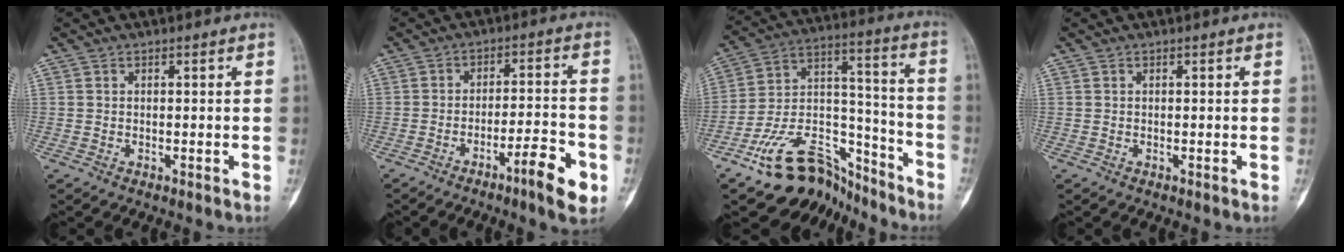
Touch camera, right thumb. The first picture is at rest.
{"total": 8.8, "force": [-4.5, 1.5, 7.4], "torque": [-0.110, 0.028, -0.068]}
{"total": 18.6, "force": [-14.8, 9.2, 6.4], "torque": [-0.069, 0.137, -0.251]}
{"total": 0.0}